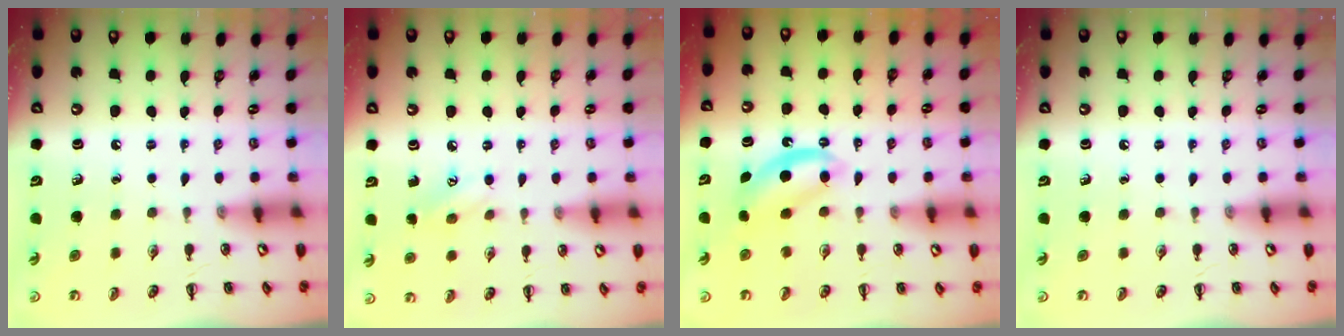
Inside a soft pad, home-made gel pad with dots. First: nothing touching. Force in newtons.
{"total": 6.4, "press": 6.2, "slide": 1.6}
{"total": 5.8, "press": 5.6, "slide": 1.3}
{"total": 0.0}